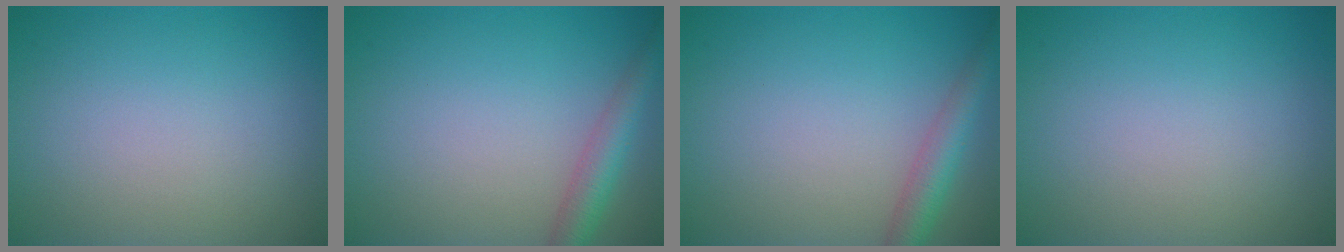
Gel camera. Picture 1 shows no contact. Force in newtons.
{"total": 3.2, "press": 3.2, "slide": 0.1}
{"total": 3.2, "press": 3.2, "slide": 0.1}
{"total": 0.0}